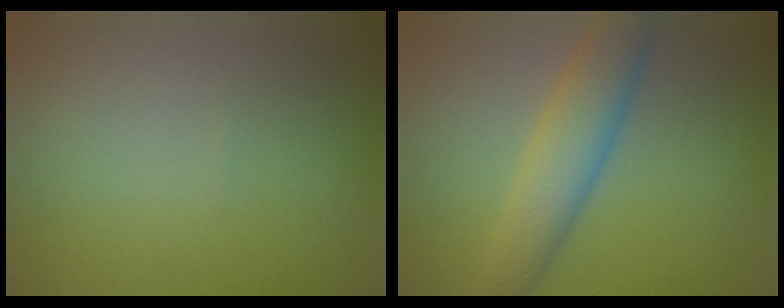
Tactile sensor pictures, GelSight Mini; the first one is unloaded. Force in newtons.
{"total": 5.1, "press": 5.0, "slide": 0.2}